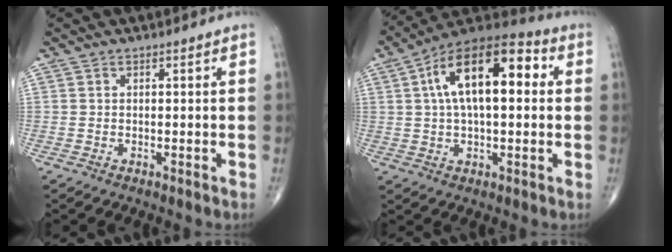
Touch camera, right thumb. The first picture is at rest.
{"total": 18.4, "force": [3.7, 8.8, 15.8], "torque": [-0.245, 0.033, 0.049]}